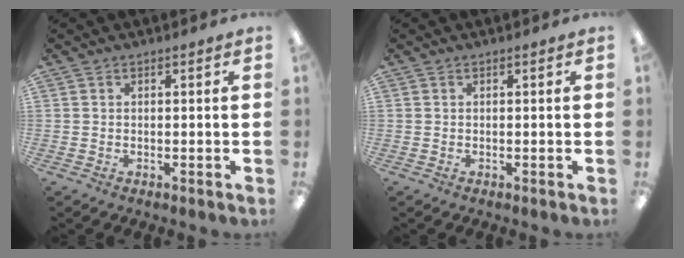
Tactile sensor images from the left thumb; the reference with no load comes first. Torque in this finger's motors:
{"motor_torque": [0.00, 0.00, -0.07, 0.07, 0.00]}